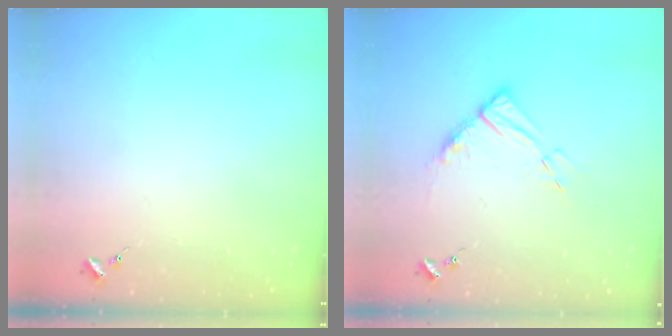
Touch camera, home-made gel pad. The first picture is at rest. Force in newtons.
{"total": 9.6, "press": 9.5, "slide": 1.1}